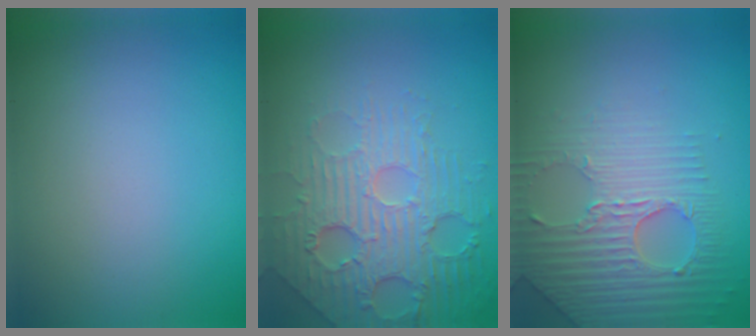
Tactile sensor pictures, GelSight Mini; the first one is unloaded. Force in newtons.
{"total": 5.6, "press": 4.7, "slide": 3.0}
{"total": 4.1, "press": 3.9, "slide": 1.1}